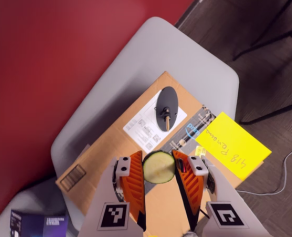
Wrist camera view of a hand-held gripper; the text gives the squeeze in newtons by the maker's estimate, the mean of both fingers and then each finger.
{"total": 8.5, "left": 8.5, "right": 8.5}